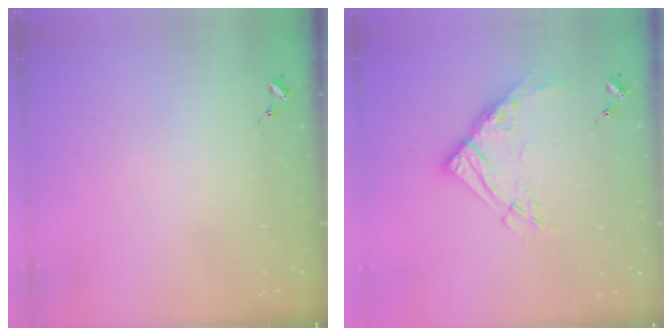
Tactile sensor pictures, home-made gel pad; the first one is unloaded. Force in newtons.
{"total": 12.7, "press": 12.6, "slide": 1.3}